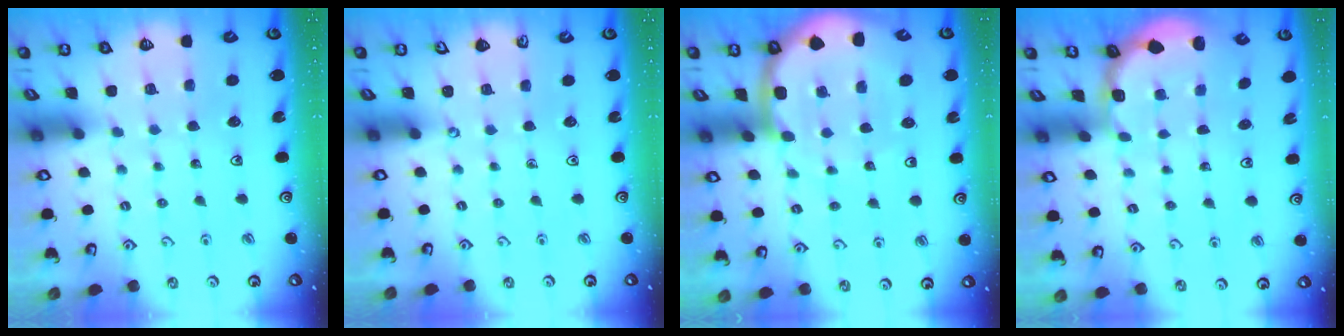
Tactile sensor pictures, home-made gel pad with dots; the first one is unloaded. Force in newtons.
{"total": 0.0}
{"total": 8.8, "press": 8.7, "slide": 1.3}
{"total": 1.8, "press": 1.6, "slide": 0.7}